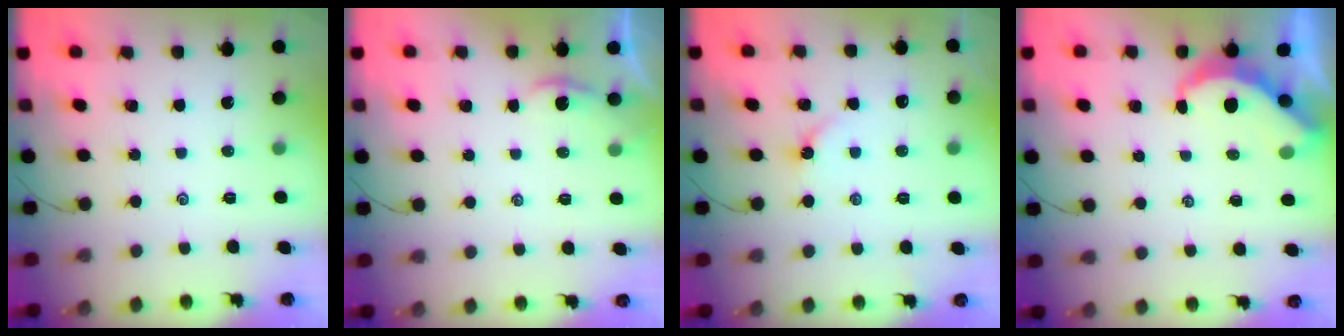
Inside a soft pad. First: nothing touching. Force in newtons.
{"total": 1.2, "press": 1.2, "slide": 0.1}
{"total": 2.6, "press": 2.6, "slide": 0.4}
{"total": 4.7, "press": 4.7, "slide": 0.5}